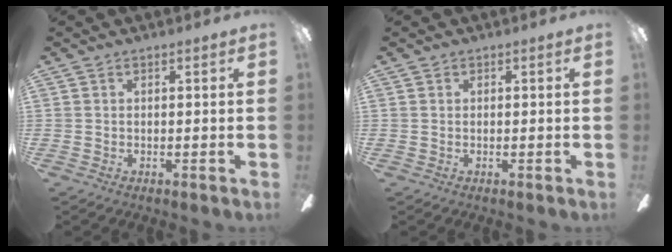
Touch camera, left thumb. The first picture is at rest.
{"total": 0.0}